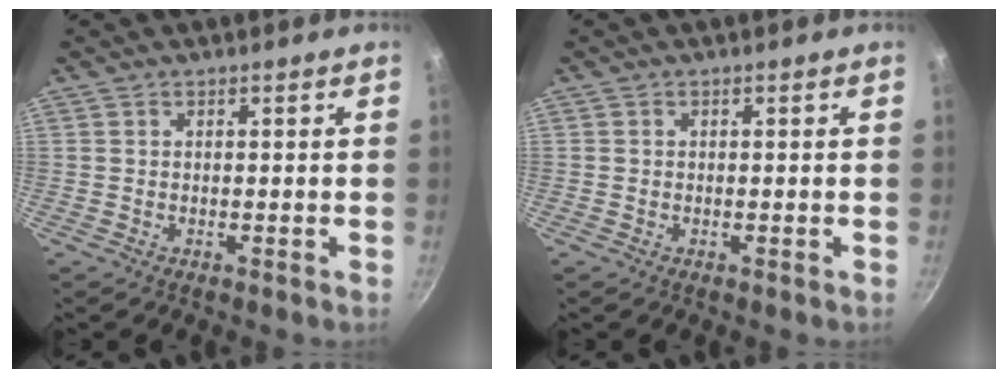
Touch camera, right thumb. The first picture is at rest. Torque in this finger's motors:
{"motor_torque": [0.03, -0.17, 0.04, 0.21, 0.04]}